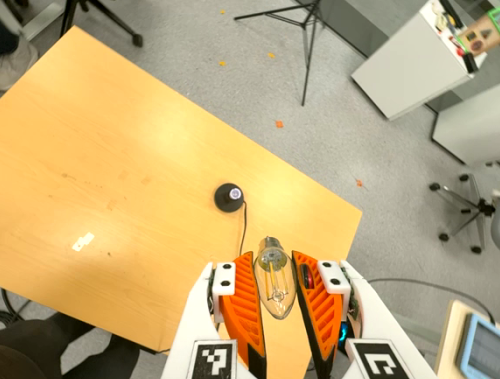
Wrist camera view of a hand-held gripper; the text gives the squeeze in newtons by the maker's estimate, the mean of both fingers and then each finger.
{"total": 11.3, "left": 11.8, "right": 10.8}